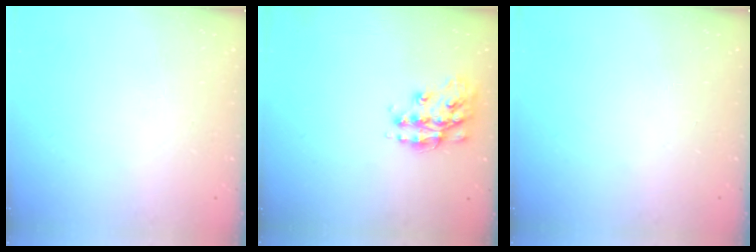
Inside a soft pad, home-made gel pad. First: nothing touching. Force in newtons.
{"total": 14.2, "press": 14.2, "slide": 0.9}
{"total": 0.0}